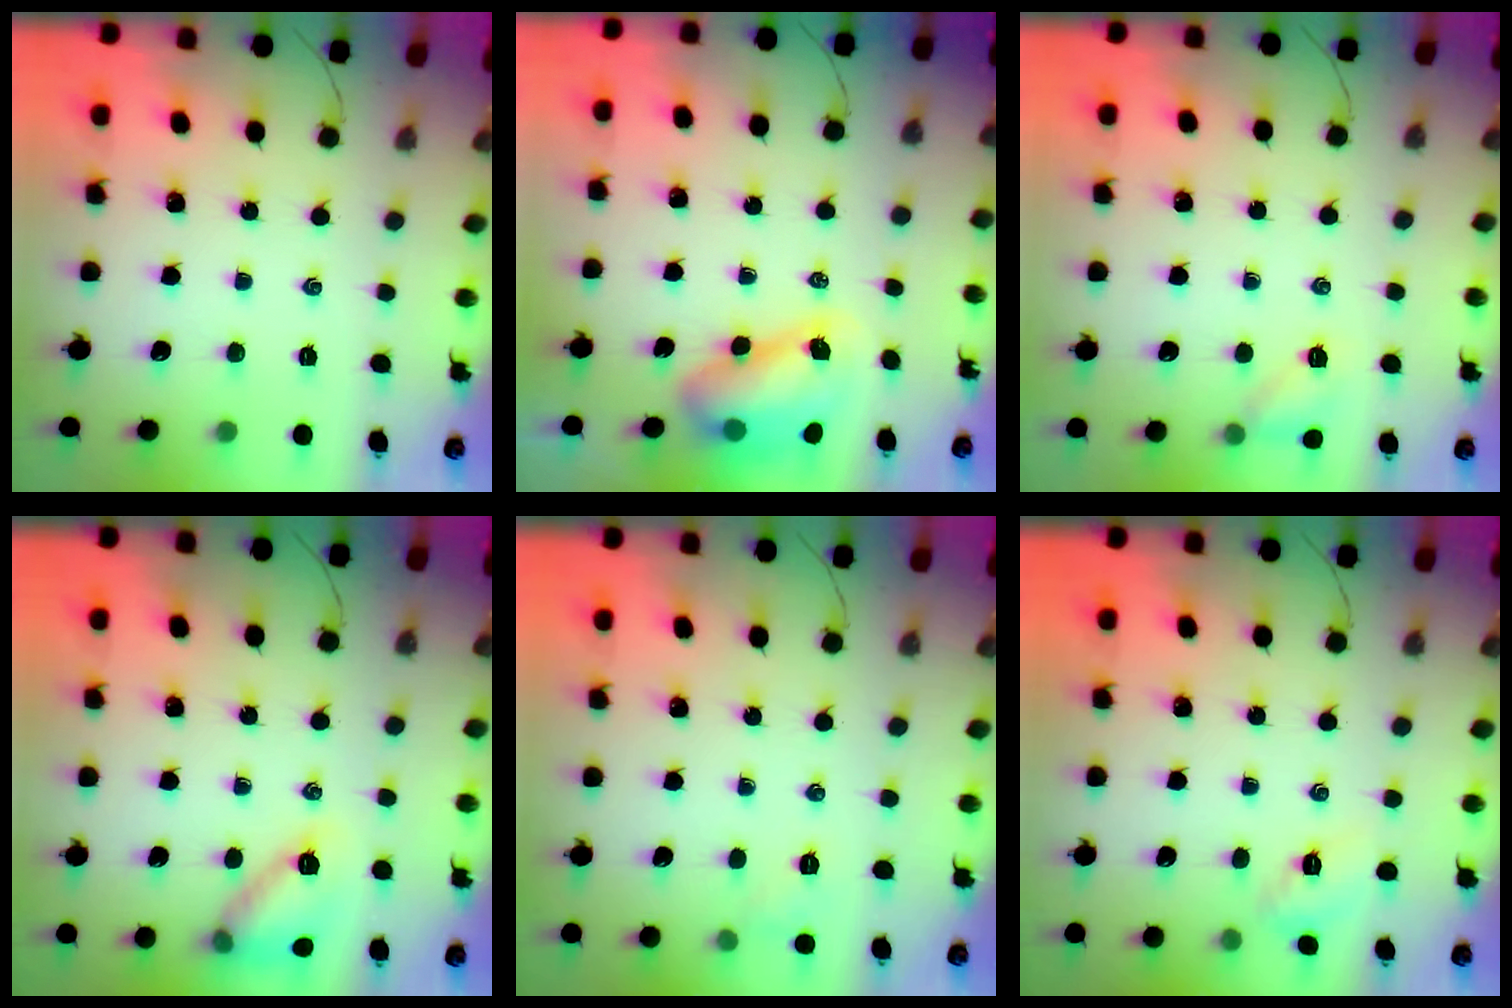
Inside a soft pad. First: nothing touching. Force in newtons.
{"total": 8.5, "press": 8.2, "slide": 2.1}
{"total": 5.8, "press": 5.7, "slide": 1.3}
{"total": 12.7, "press": 12.7, "slide": 0.9}
{"total": 3.7, "press": 3.6, "slide": 1.1}
{"total": 5.0, "press": 4.8, "slide": 1.5}